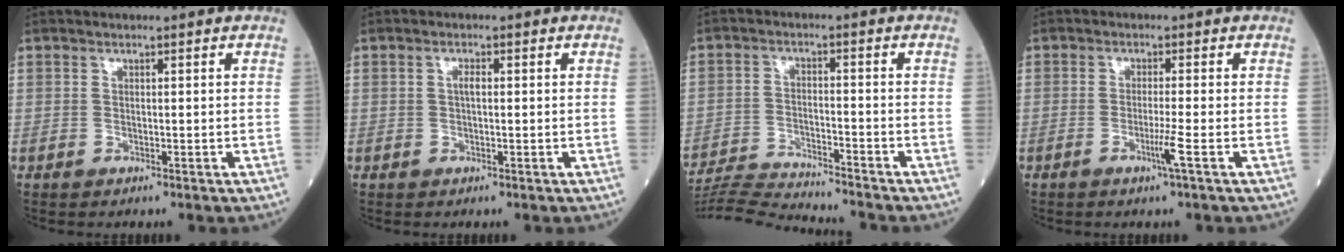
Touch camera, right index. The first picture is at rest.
{"total": 1.3, "force": [0.1, 0.4, 1.2], "torque": [-0.025, 0.003, 0.001]}
{"total": 11.7, "force": [-11.3, -1.4, 2.6], "torque": [-0.038, -0.006, -0.192]}
{"total": 2.7, "force": [-1.2, -0.8, 2.3], "torque": [-0.047, -0.006, -0.026]}